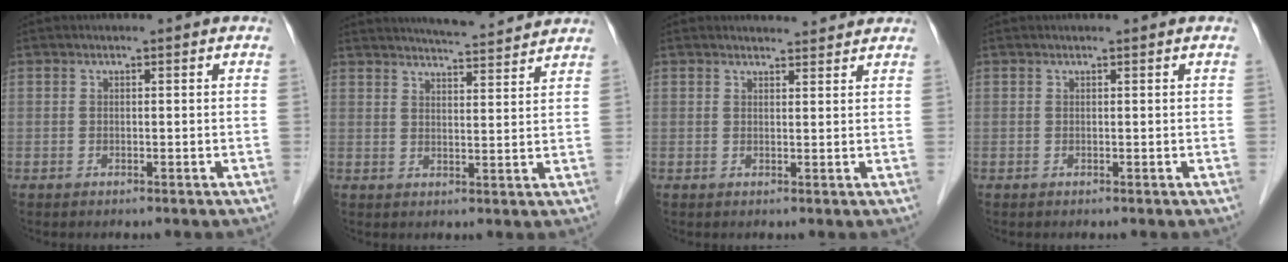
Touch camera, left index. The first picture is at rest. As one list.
[{"total": 10.2, "force": [9.6, 0.5, 3.4], "torque": [-0.057, 0.013, 0.129]}, {"total": 4.1, "force": [4.0, 0.7, 0.4], "torque": [-0.011, 0.011, 0.047]}, {"total": 0.8, "force": [0.7, 0.0, 0.3], "torque": [-0.005, 0.011, 0.013]}]